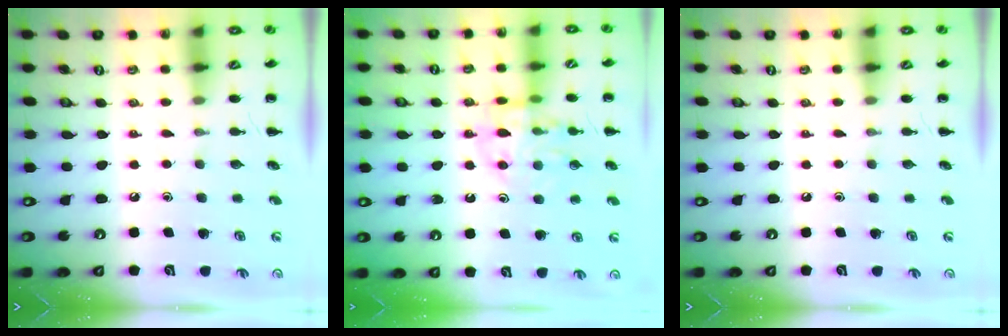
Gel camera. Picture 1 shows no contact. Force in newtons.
{"total": 11.7, "press": 11.6, "slide": 1.2}
{"total": 0.0}